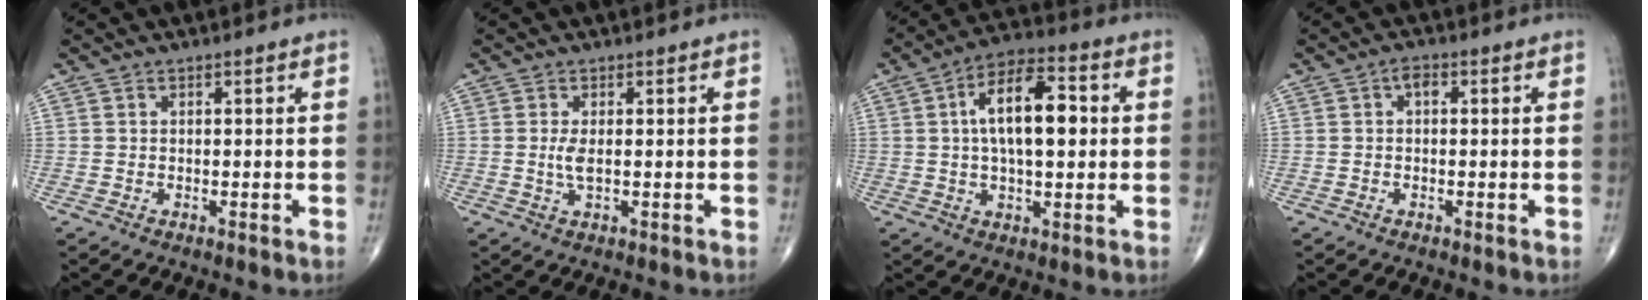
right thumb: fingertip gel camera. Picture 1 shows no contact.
{"total": 2.2, "force": [0.1, 0.6, 2.1], "torque": [-0.051, -0.006, 0.004]}
{"total": 13.7, "force": [1.8, 6.2, 12.0], "torque": [-0.192, 0.016, 0.024]}
{"total": 1.8, "force": [0.3, 1.1, 1.4], "torque": [-0.013, 0.006, -0.001]}